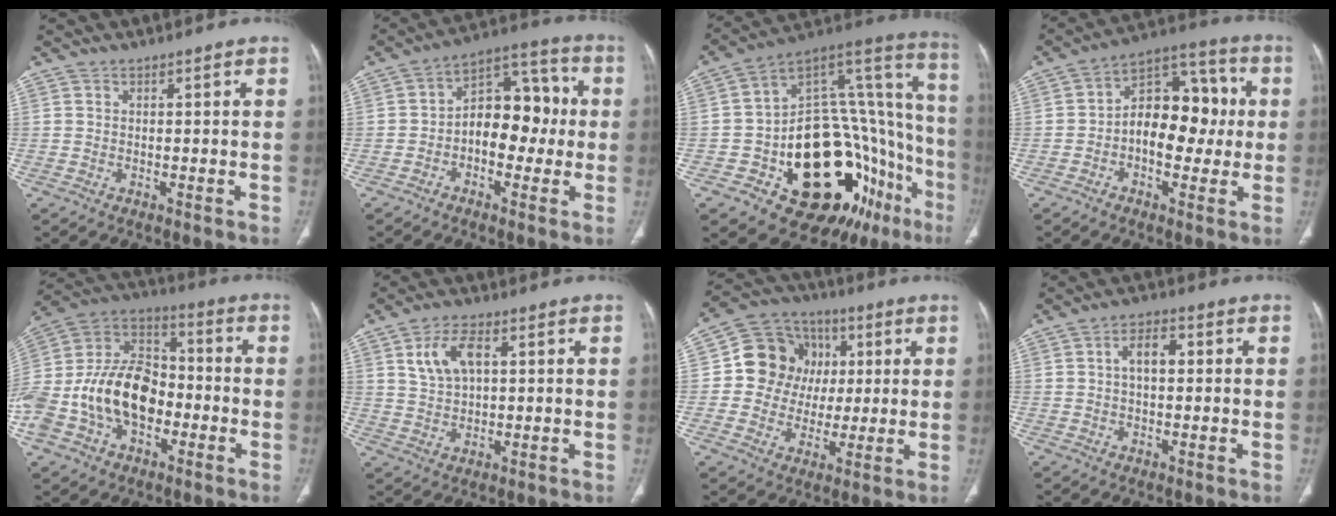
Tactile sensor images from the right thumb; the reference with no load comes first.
{"total": 12.6, "force": [-0.8, 8.1, 9.6], "torque": [-0.097, 0.042, -0.025]}
{"total": 32.3, "force": [-14.1, 15.6, 24.5], "torque": [-0.218, 0.119, -0.200]}
{"total": 14.5, "force": [-0.4, 9.3, 11.2], "torque": [-0.123, 0.039, -0.013]}
{"total": 22.6, "force": [-5.1, 15.5, 15.7], "torque": [-0.306, 0.057, -0.087]}
{"total": 7.1, "force": [2.4, 3.9, 5.5], "torque": [-0.106, 0.000, 0.051]}
{"total": 13.6, "force": [1.9, 12.3, 5.6], "torque": [-0.053, 0.015, 0.028]}
{"total": 5.0, "force": [0.6, 2.7, 4.2], "torque": [-0.070, 0.014, 0.006]}